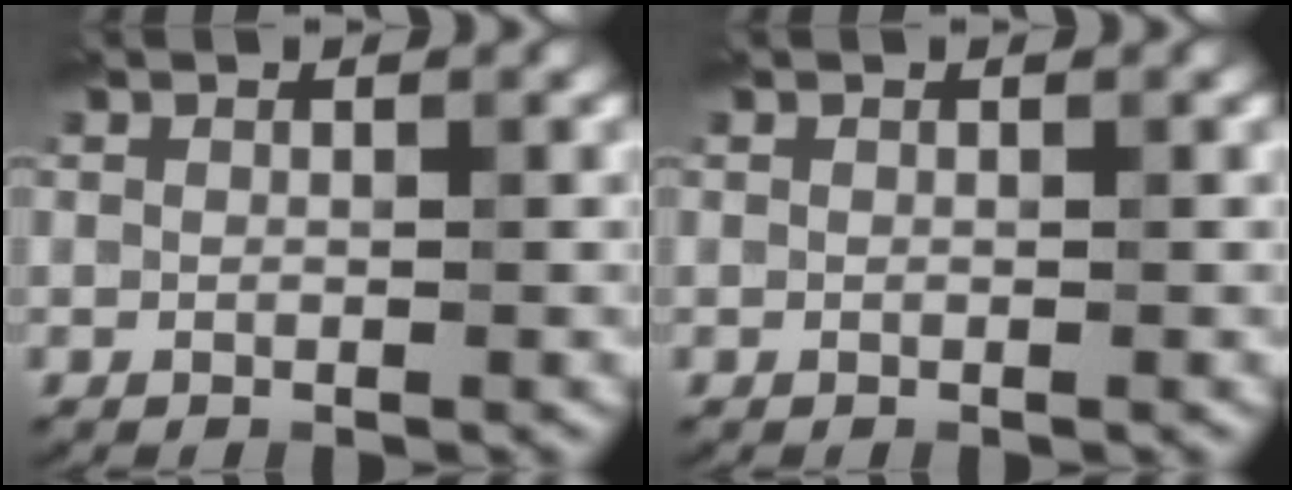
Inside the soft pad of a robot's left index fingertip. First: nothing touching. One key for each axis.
{"total": 0.0}